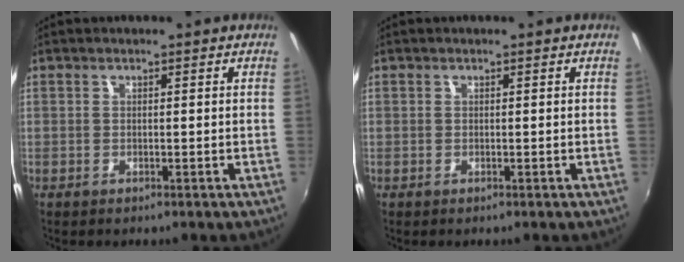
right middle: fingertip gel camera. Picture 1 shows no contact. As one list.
[{"total": 0.0}]